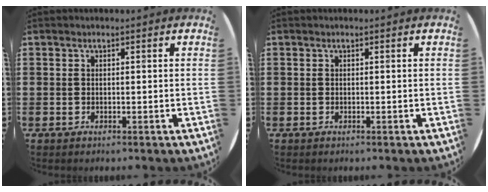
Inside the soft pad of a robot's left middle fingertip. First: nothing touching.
{"total": 0.0}